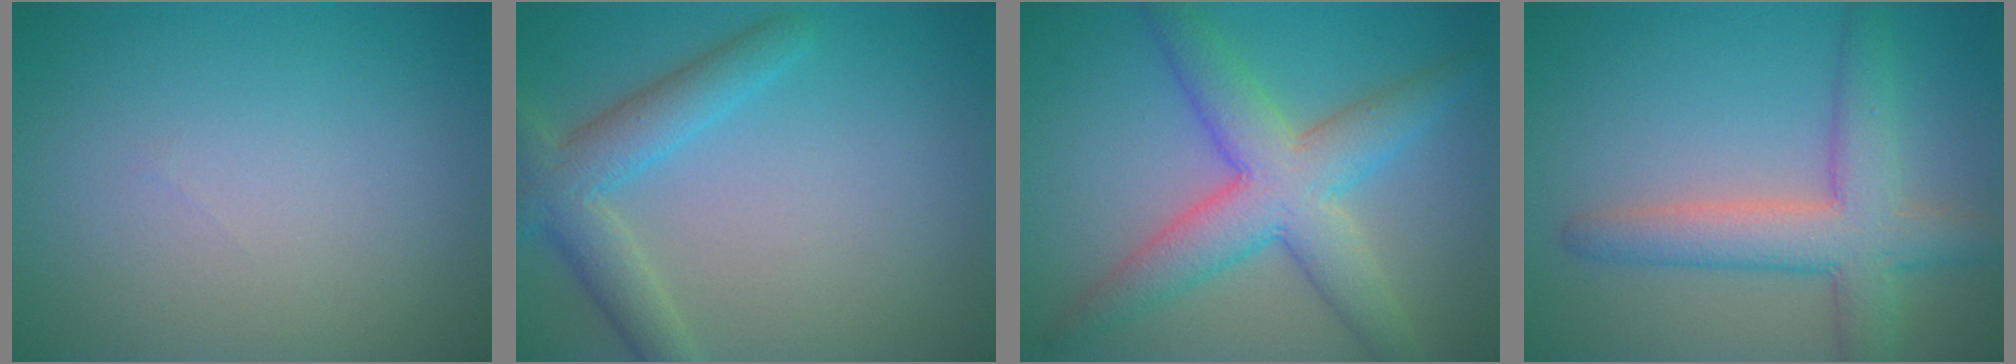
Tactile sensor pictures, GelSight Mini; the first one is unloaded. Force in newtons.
{"total": 4.2, "press": 4.2, "slide": 0.1}
{"total": 7.1, "press": 7.1, "slide": 0.2}
{"total": 5.8, "press": 5.8, "slide": 0.2}